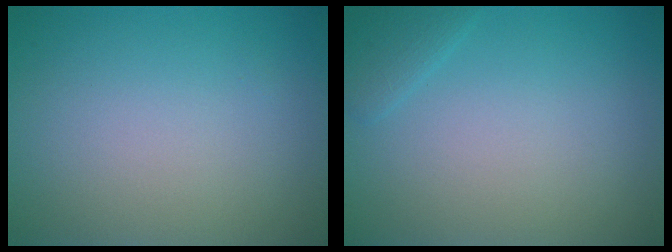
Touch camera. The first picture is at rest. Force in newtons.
{"total": 1.2, "press": 1.2, "slide": 0.0}